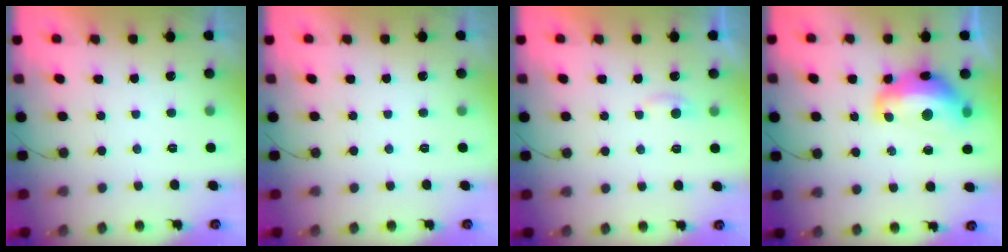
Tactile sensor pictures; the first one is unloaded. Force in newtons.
{"total": 0.0}
{"total": 2.8, "press": 2.8, "slide": 0.4}
{"total": 14.1, "press": 14.0, "slide": 1.3}